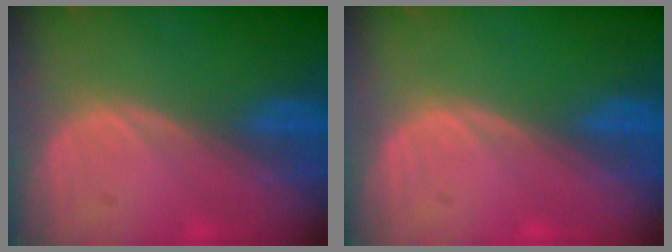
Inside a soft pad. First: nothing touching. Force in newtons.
{"total": 0.0}